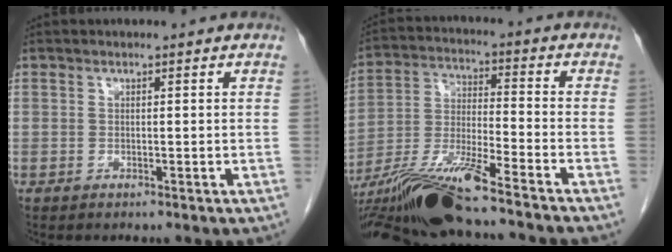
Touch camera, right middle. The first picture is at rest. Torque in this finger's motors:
{"motor_torque": [1.11, -1.03, 0.26, 0.08]}